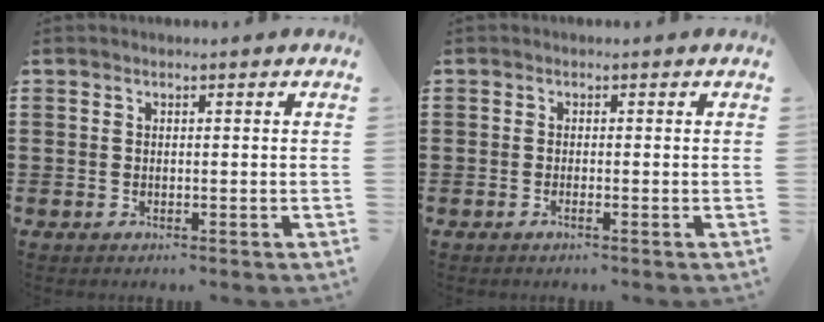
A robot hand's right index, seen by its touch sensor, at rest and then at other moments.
{"total": 0.7, "force": [-0.4, -0.2, 0.6], "torque": [-0.011, -0.004, -0.008]}